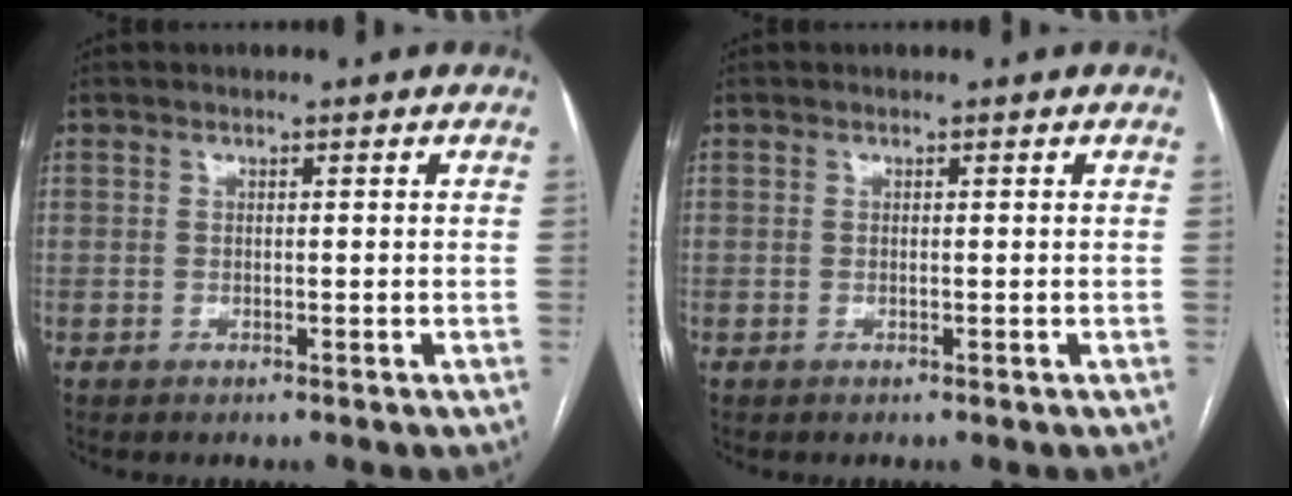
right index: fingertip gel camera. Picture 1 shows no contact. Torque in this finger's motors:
{"motor_torque": [0.08, 0.17, -0.01, 0.00]}